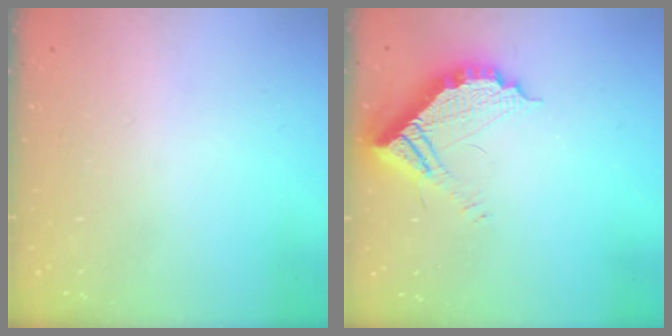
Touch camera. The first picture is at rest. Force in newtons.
{"total": 12.3, "press": 12.2, "slide": 0.9}